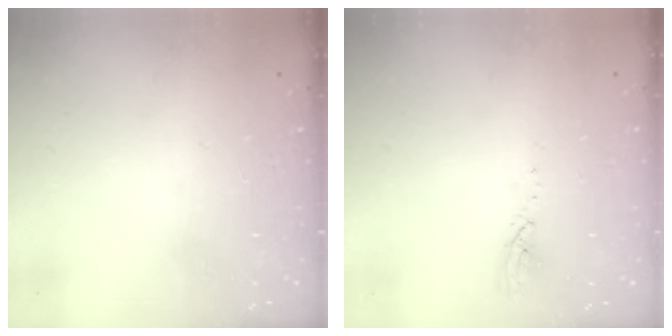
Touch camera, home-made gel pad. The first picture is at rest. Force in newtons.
{"total": 2.8, "press": 2.8, "slide": 0.4}